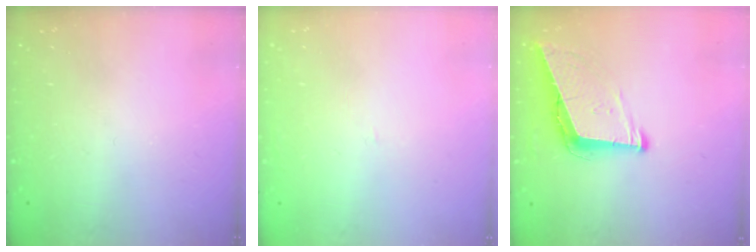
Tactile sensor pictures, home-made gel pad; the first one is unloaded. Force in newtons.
{"total": 0.9, "press": 0.9, "slide": 0.1}
{"total": 9.0, "press": 8.6, "slide": 2.6}